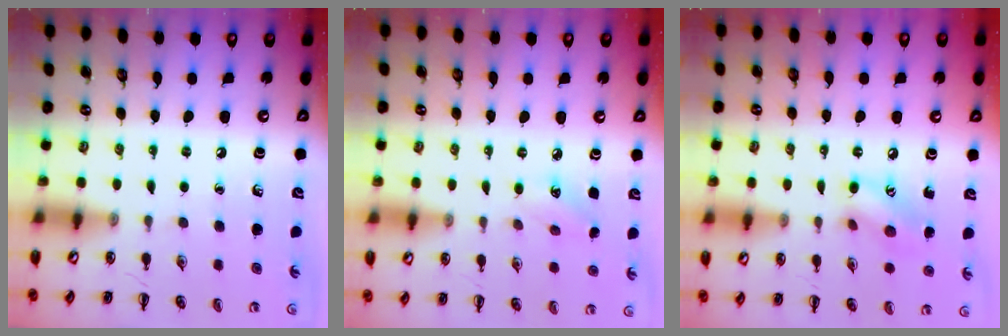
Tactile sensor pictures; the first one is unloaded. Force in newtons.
{"total": 4.5, "press": 4.3, "slide": 1.2}
{"total": 9.8, "press": 9.8, "slide": 0.3}